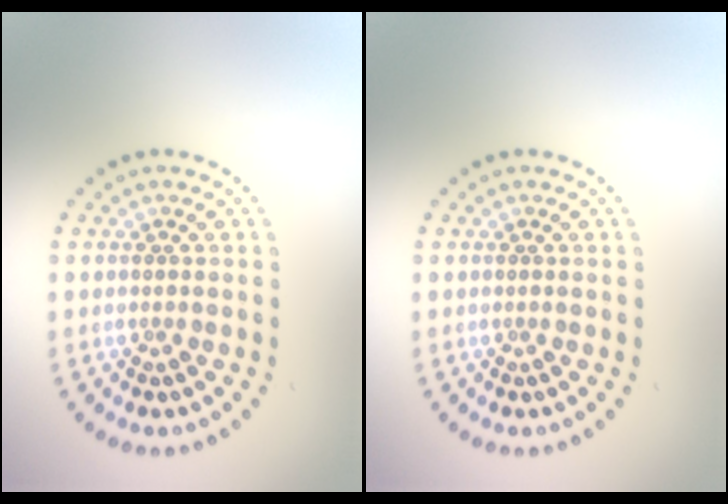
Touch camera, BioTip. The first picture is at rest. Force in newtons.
{"total": 0.0}